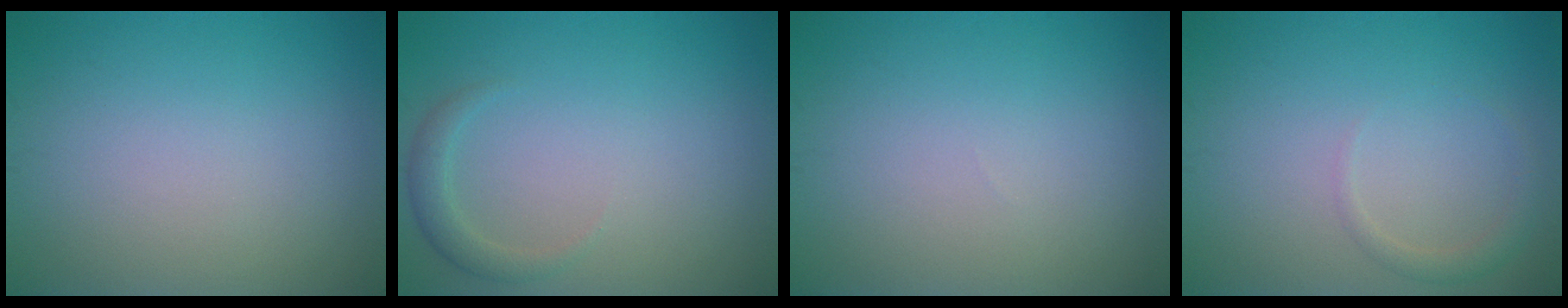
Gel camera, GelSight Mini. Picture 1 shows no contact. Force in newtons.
{"total": 1.6, "press": 1.6, "slide": 0.2}
{"total": 0.0}
{"total": 1.3, "press": 1.3, "slide": 0.1}